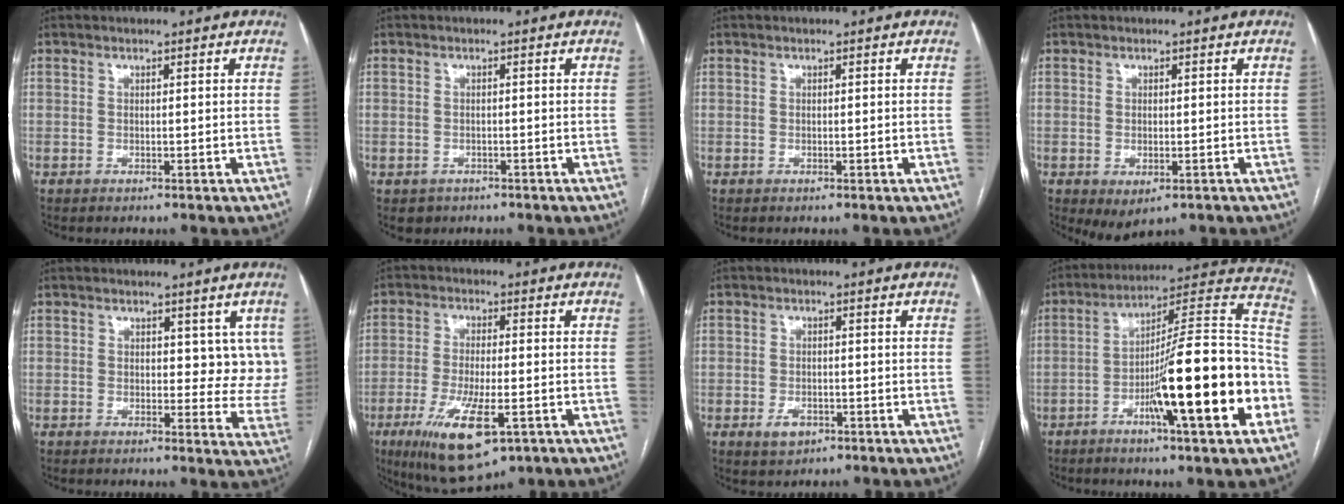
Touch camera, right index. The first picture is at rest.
{"total": 2.2, "force": [-1.1, 1.9, 0.2], "torque": [-0.005, 0.004, -0.011]}
{"total": 0.0}
{"total": 3.5, "force": [-1.4, 1.8, 2.6], "torque": [-0.038, -0.008, -0.006]}
{"total": 5.8, "force": [2.4, 3.7, 3.8], "torque": [-0.020, -0.007, 0.023]}
{"total": 12.5, "force": [-5.5, 3.5, 10.6], "torque": [-0.200, -0.026, -0.079]}
{"total": 3.0, "force": [-1.4, 2.1, 1.6], "torque": [-0.026, 0.001, -0.014]}
{"total": 22.0, "force": [-7.0, 1.6, 20.8], "torque": [-0.270, 0.007, -0.110]}